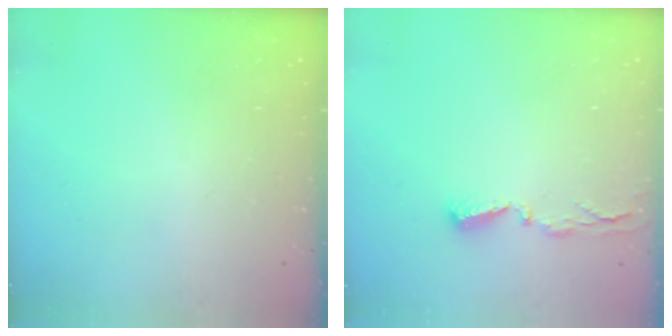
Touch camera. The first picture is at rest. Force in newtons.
{"total": 4.0, "press": 4.0, "slide": 0.4}